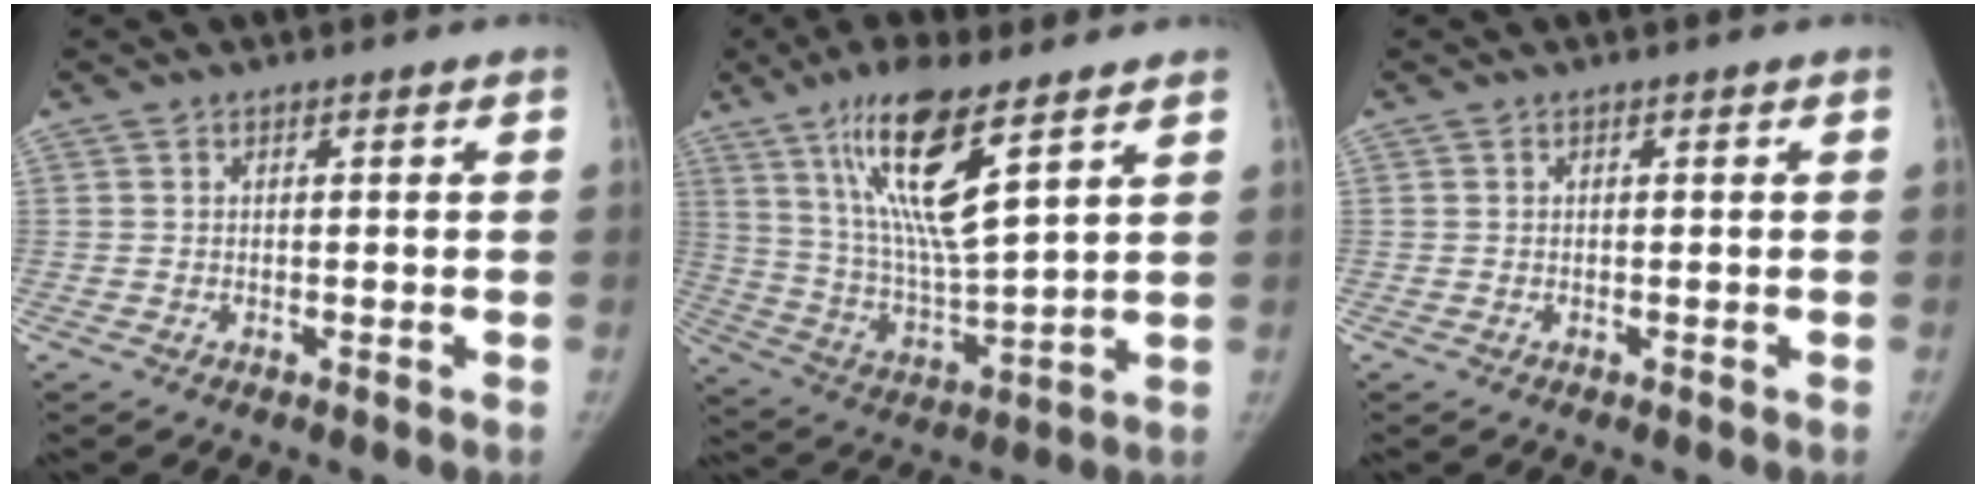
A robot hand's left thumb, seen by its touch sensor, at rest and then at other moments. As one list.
[{"total": 16.8, "force": [9.2, 3.7, 13.5], "torque": [-0.252, -0.050, 0.182]}, {"total": 0.0}]